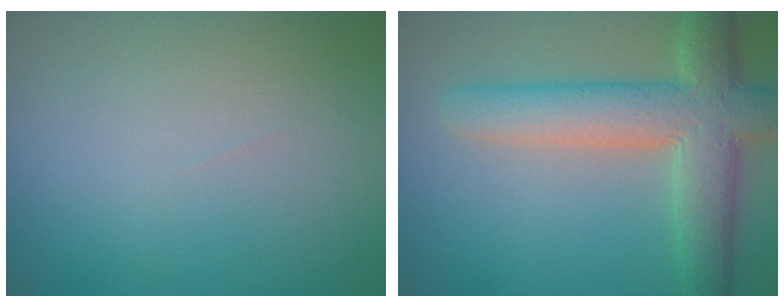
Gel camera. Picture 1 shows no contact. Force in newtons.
{"total": 7.3, "press": 7.2, "slide": 0.8}